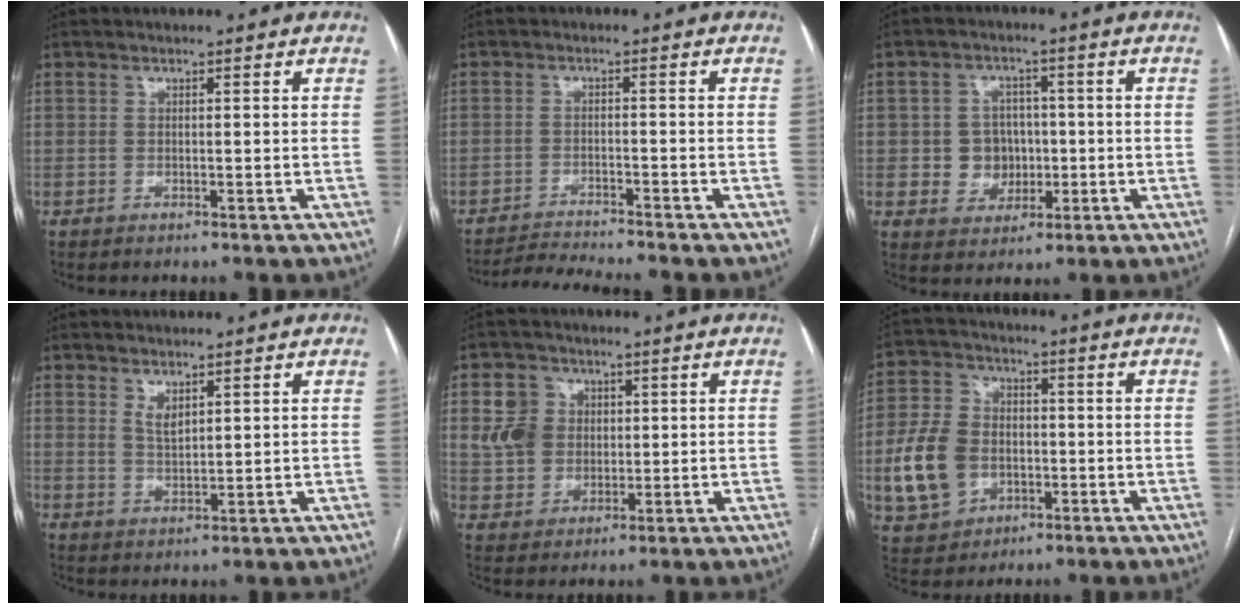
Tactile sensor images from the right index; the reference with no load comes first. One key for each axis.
{"total": 5.3, "fx": -4.9, "fy": -1.7, "fz": 0.7, "tx": -0.016, "ty": -0.017, "tz": -0.087}
{"total": 6.0, "fx": -0.4, "fy": 5.7, "fz": 2.0, "tx": -0.032, "ty": 0.015, "tz": 0.000}
{"total": 2.5, "fx": 1.6, "fy": 1.0, "fz": 1.6, "tx": -0.034, "ty": -0.004, "tz": 0.038}
{"total": 7.2, "fx": 1.9, "fy": 6.6, "fz": 2.3, "tx": -0.058, "ty": 0.025, "tz": 0.043}
{"total": 10.9, "fx": -2.2, "fy": 8.5, "fz": 6.6, "tx": -0.163, "ty": 0.017, "tz": -0.035}